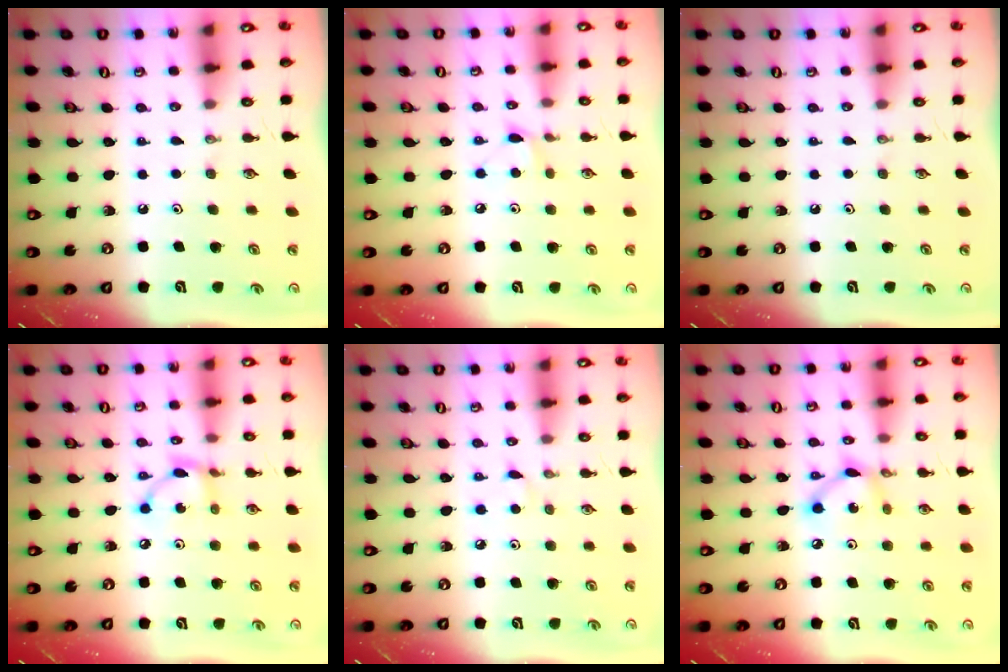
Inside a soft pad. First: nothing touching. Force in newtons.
{"total": 5.2, "press": 5.1, "slide": 0.6}
{"total": 0.0}
{"total": 5.6, "press": 5.6, "slide": 0.1}
{"total": 3.3, "press": 3.2, "slide": 0.4}
{"total": 7.0, "press": 7.0, "slide": 0.3}